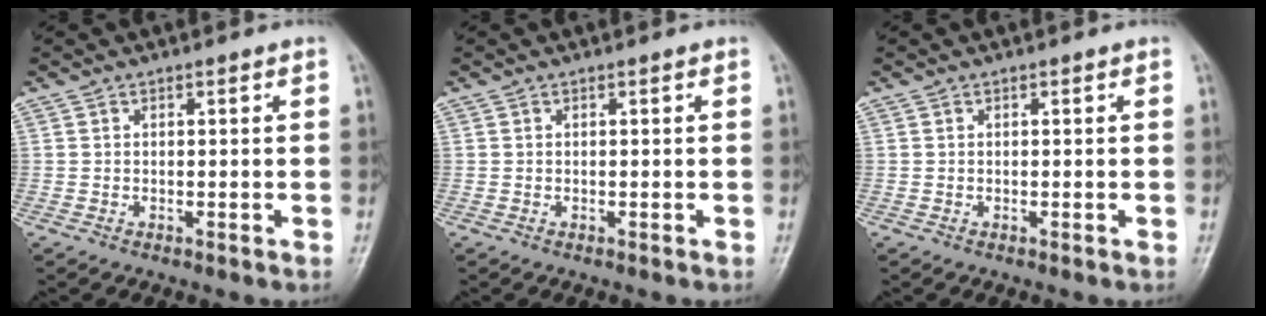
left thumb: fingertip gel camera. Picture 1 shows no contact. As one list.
[{"total": 0.0}, {"total": 0.0}]